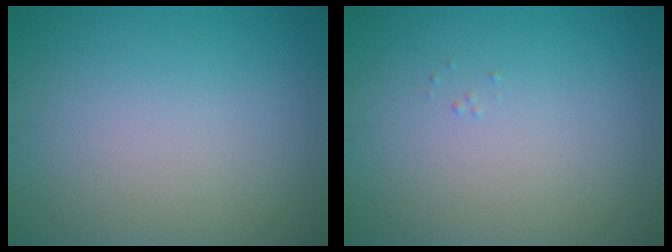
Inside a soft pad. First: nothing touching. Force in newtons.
{"total": 0.0}